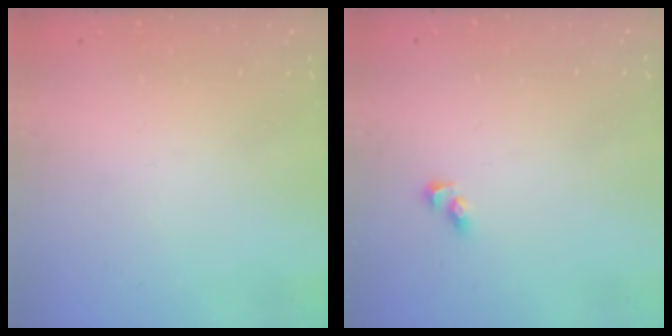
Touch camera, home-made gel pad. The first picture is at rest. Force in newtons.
{"total": 2.7, "press": 2.4, "slide": 1.1}